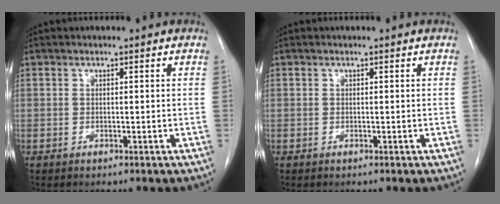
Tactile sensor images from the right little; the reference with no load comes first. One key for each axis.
{"total": 0.0}